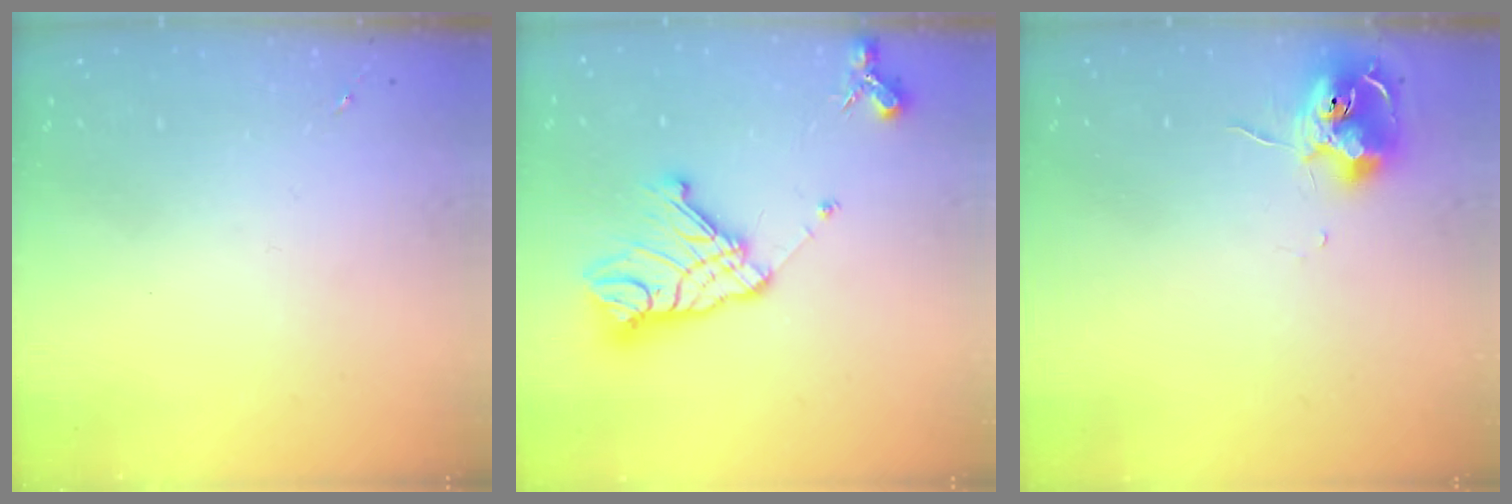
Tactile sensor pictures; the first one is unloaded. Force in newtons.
{"total": 17.5, "press": 17.3, "slide": 2.0}
{"total": 11.1, "press": 11.0, "slide": 0.6}